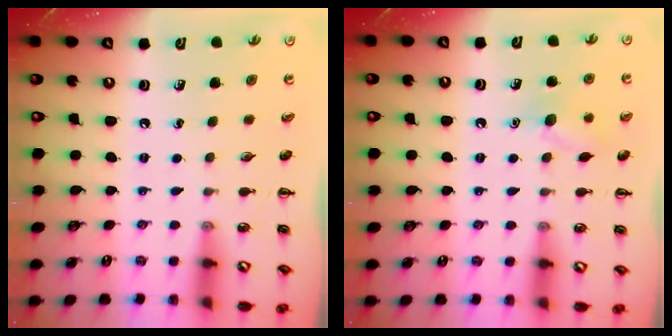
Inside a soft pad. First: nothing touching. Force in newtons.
{"total": 8.3, "press": 8.2, "slide": 1.1}